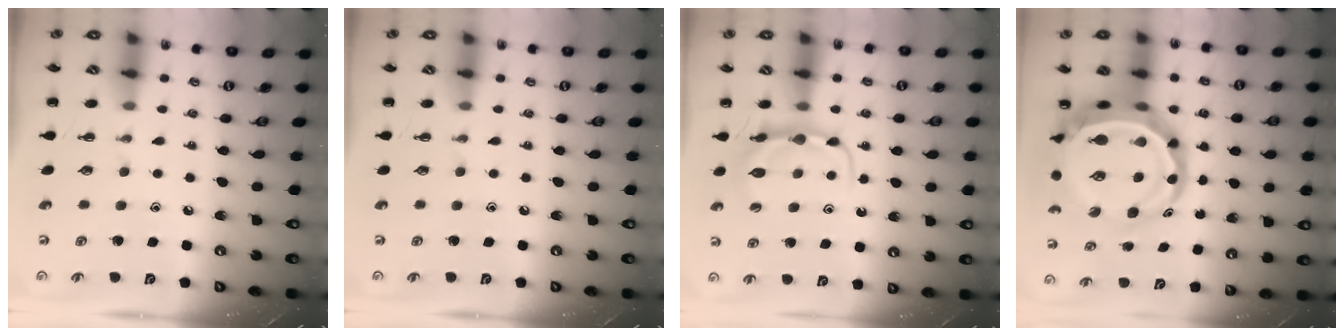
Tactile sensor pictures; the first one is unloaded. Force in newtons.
{"total": 0.0}
{"total": 7.2, "press": 7.2, "slide": 0.9}
{"total": 11.5, "press": 11.0, "slide": 3.1}